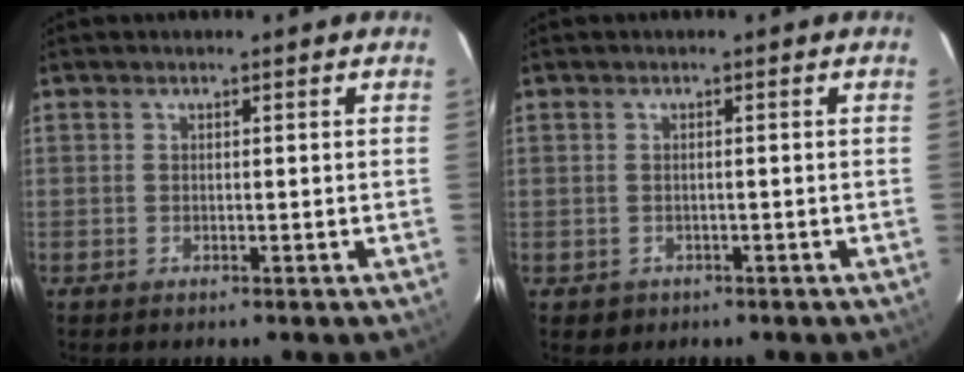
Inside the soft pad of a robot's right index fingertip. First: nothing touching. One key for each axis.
{"total": 2.0, "fx": -0.7, "fy": 1.8, "fz": 0.3, "tx": -0.008, "ty": 0.001, "tz": -0.002}